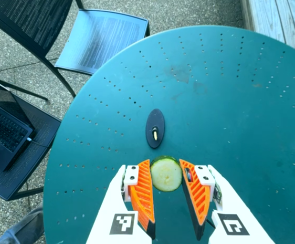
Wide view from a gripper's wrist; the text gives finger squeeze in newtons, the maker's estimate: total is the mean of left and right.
{"total": 10.0, "left": 9.6, "right": 10.4}